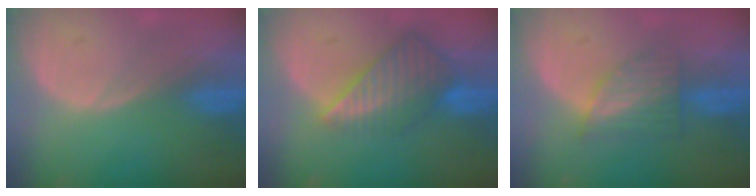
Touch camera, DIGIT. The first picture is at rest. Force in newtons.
{"total": 8.7, "press": 7.6, "slide": 4.3}
{"total": 6.3, "press": 5.6, "slide": 2.8}